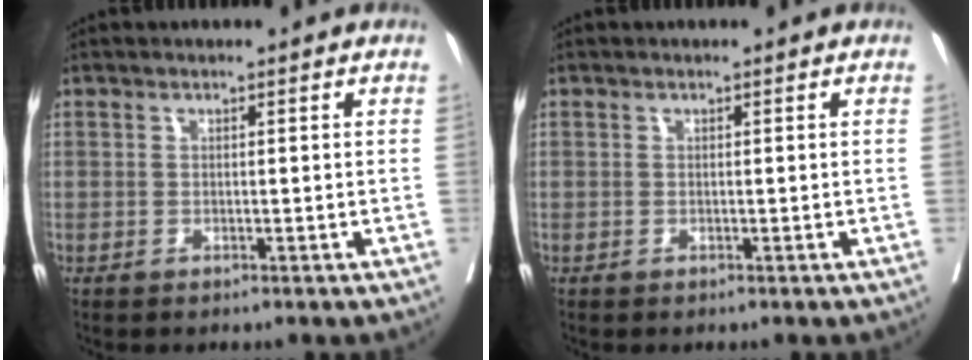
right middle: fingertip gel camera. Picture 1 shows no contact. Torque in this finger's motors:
{"motor_torque": [0.32, -0.50, 0.03, 0.01]}